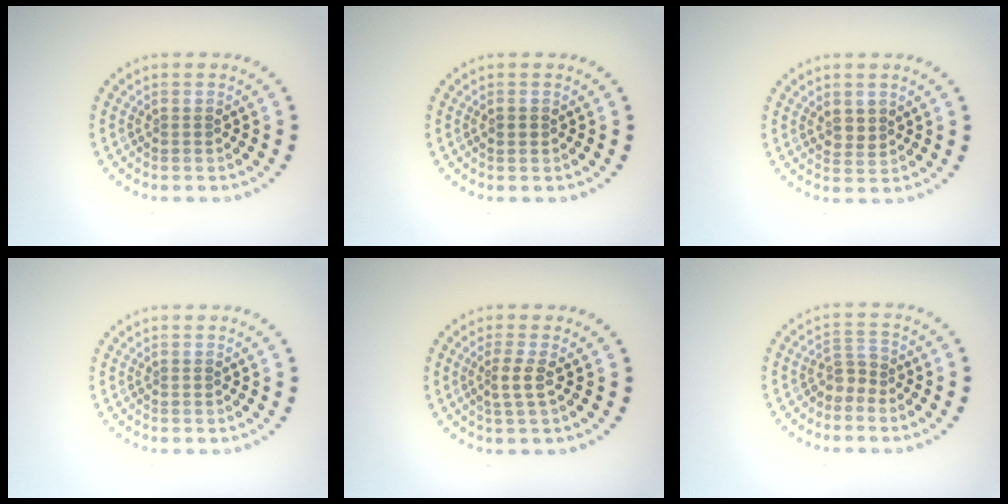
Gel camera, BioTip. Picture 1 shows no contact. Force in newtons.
{"total": 0.8, "press": 0.8, "slide": 0.1}
{"total": 1.5, "press": 1.4, "slide": 0.5}
{"total": 0.0}
{"total": 1.7, "press": 1.3, "slide": 1.1}
{"total": 2.0, "press": 1.4, "slide": 1.4}